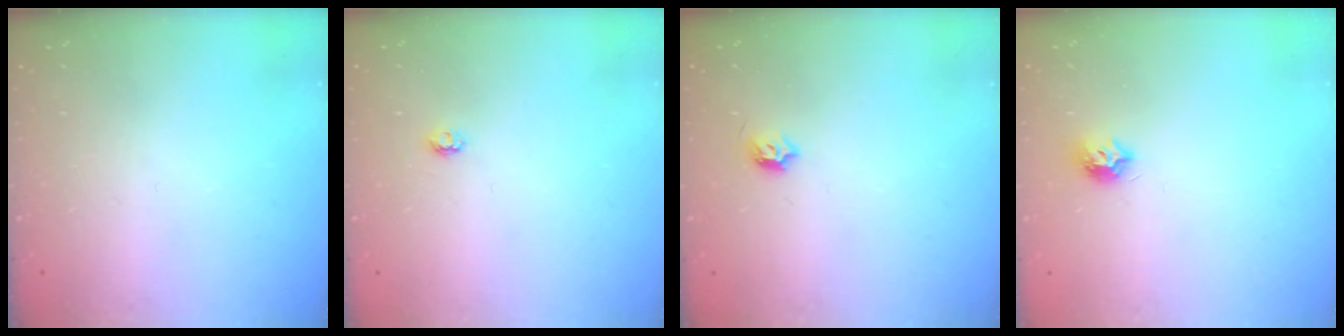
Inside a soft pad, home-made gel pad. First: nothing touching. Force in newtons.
{"total": 2.9, "press": 2.9, "slide": 0.4}
{"total": 4.0, "press": 3.8, "slide": 1.0}
{"total": 7.1, "press": 7.1, "slide": 0.2}